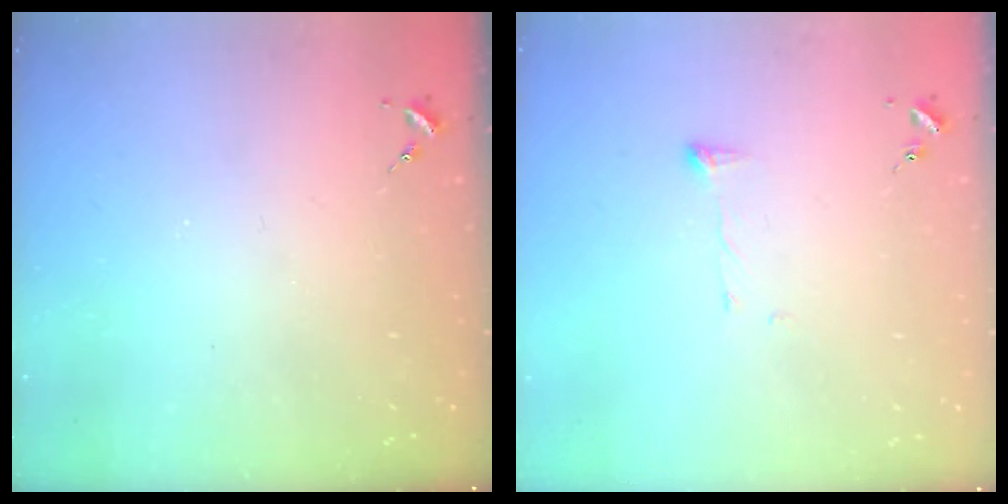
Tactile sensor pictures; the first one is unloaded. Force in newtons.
{"total": 3.6, "press": 3.6, "slide": 0.6}